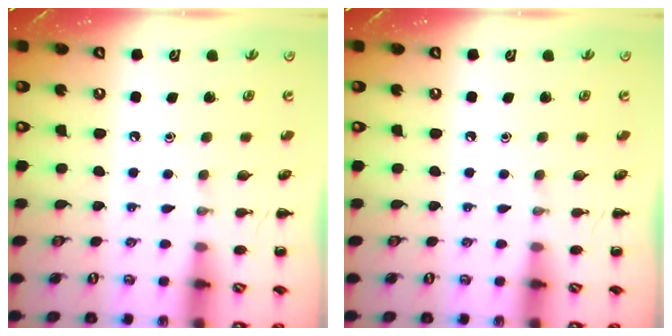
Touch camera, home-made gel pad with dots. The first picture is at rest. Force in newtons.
{"total": 0.0}